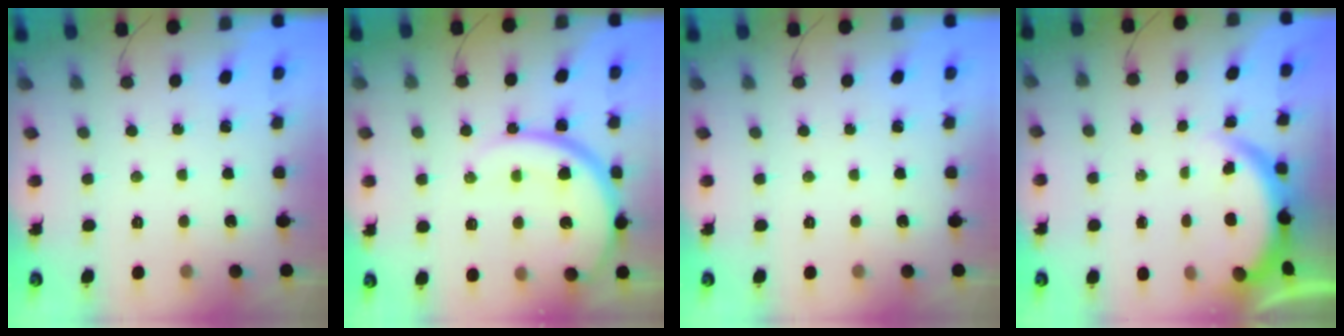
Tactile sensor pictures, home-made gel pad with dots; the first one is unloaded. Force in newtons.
{"total": 14.8, "press": 14.7, "slide": 1.4}
{"total": 0.0}
{"total": 4.0, "press": 4.0, "slide": 0.2}